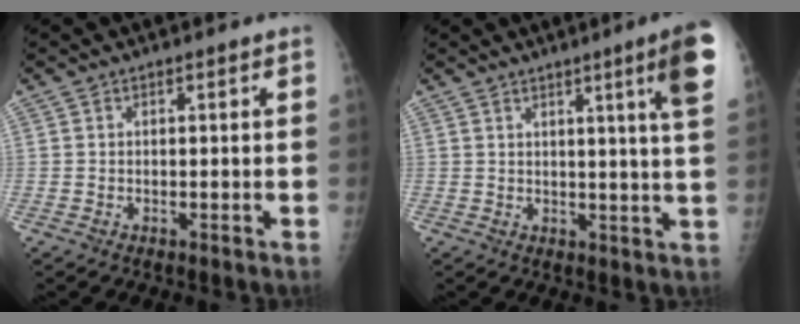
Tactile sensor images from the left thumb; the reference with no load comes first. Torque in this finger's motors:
{"motor_torque": [1.43, 1.21, 0.61, -0.59, 0.22]}